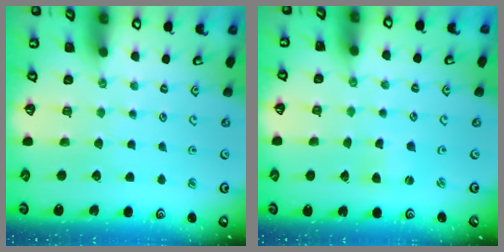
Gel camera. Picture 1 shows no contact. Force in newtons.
{"total": 1.0, "press": 1.0, "slide": 0.1}